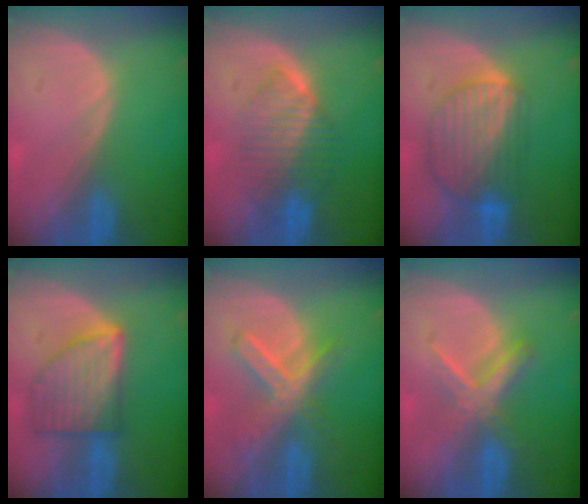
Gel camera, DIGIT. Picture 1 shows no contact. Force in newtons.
{"total": 6.5, "press": 6.5, "slide": 0.1}
{"total": 8.8, "press": 7.8, "slide": 4.2}
{"total": 8.1, "press": 8.1, "slide": 0.3}
{"total": 7.4, "press": 6.4, "slide": 3.9}
{"total": 5.5, "press": 5.5, "slide": 0.7}